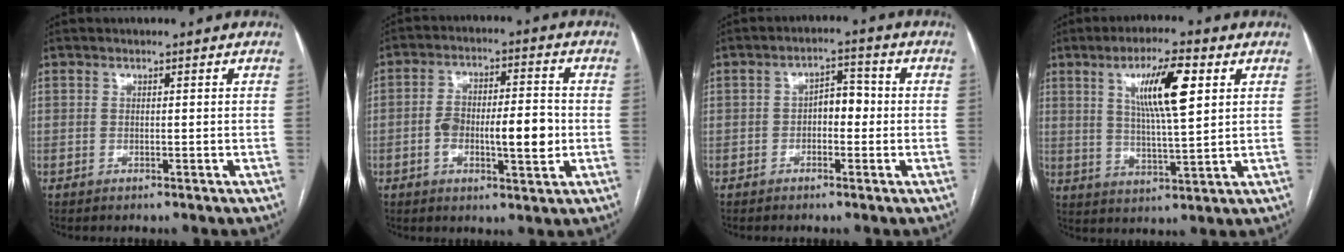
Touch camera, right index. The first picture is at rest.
{"total": 10.3, "force": [-1.7, 3.2, 9.6], "torque": [-0.165, 0.014, -0.024]}
{"total": 4.1, "force": [-0.5, 2.2, 3.4], "torque": [-0.049, 0.020, -0.012]}
{"total": 10.6, "force": [3.9, 1.3, 9.8], "torque": [-0.172, 0.006, 0.067]}